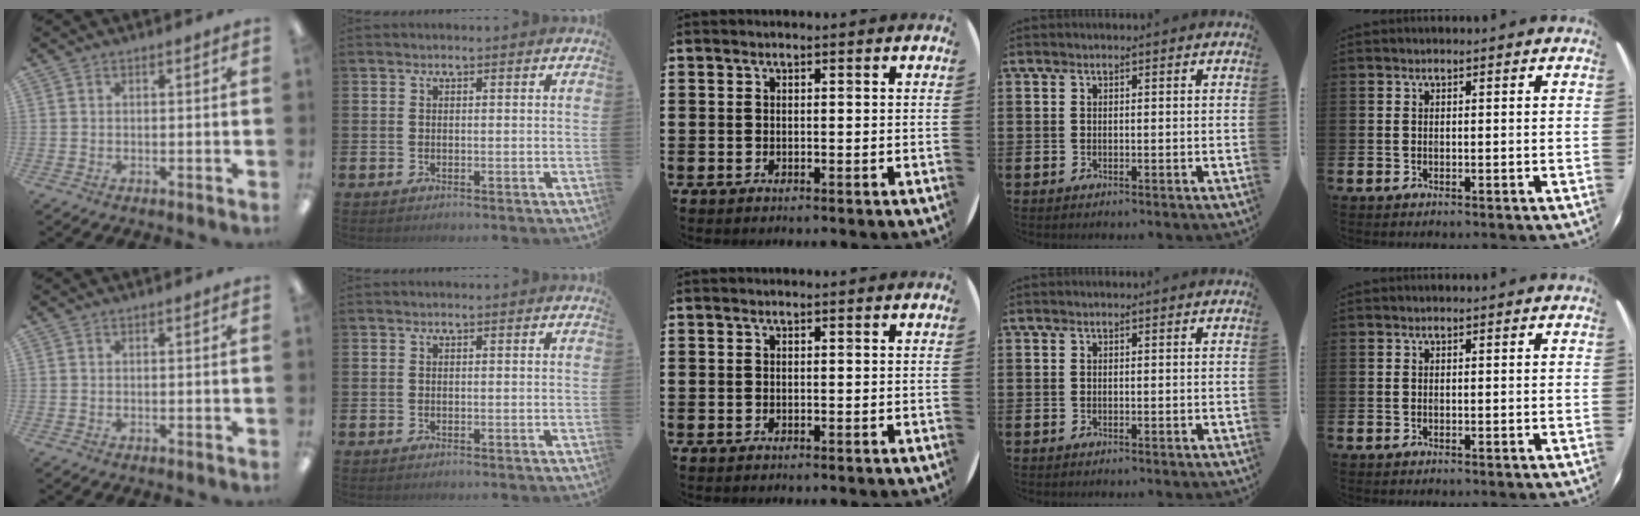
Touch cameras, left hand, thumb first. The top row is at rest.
{}